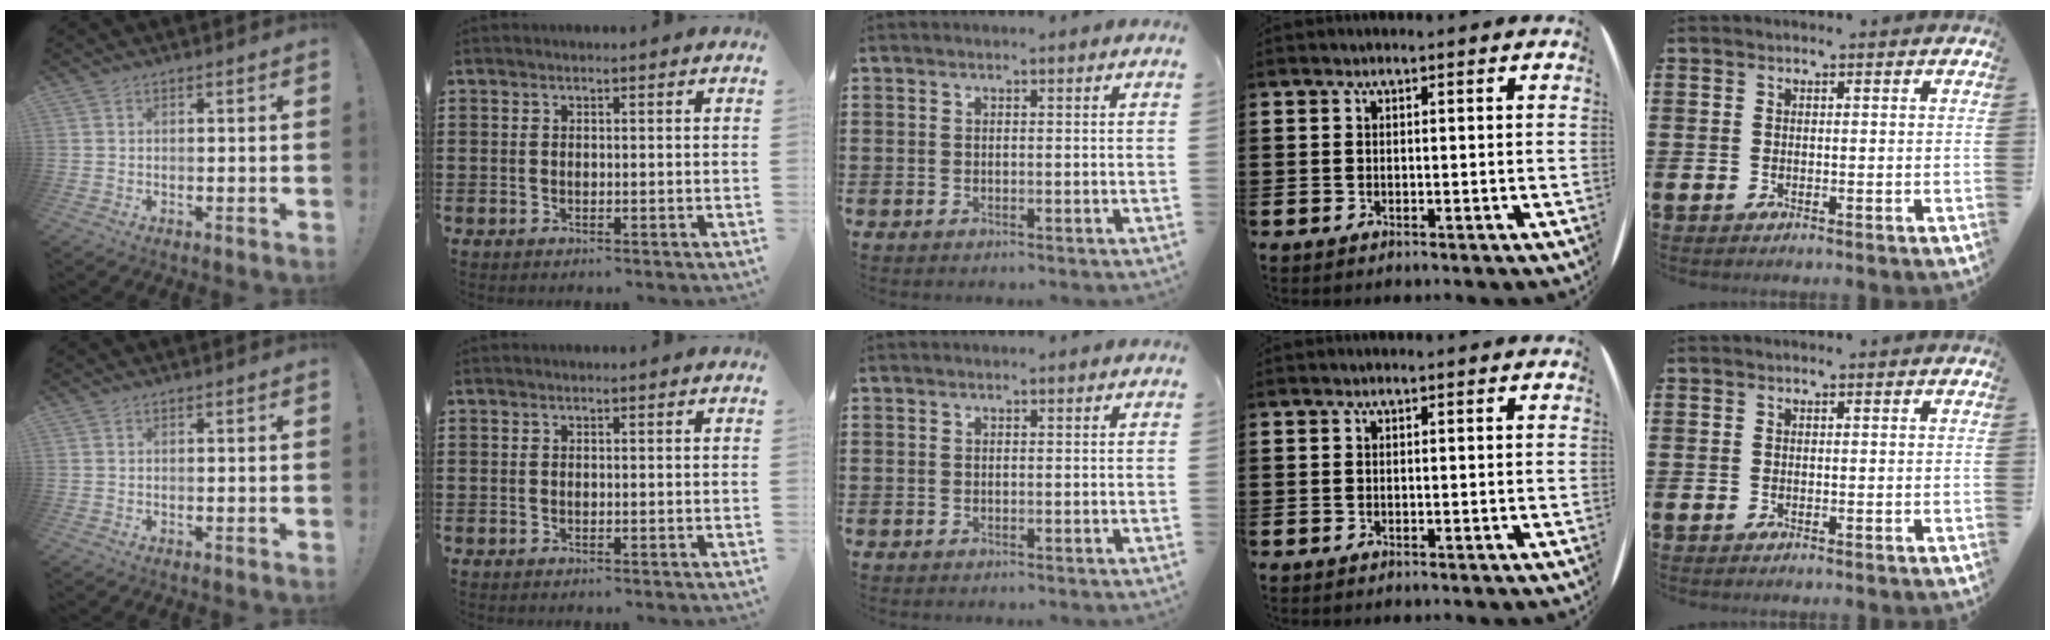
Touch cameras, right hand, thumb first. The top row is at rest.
{}